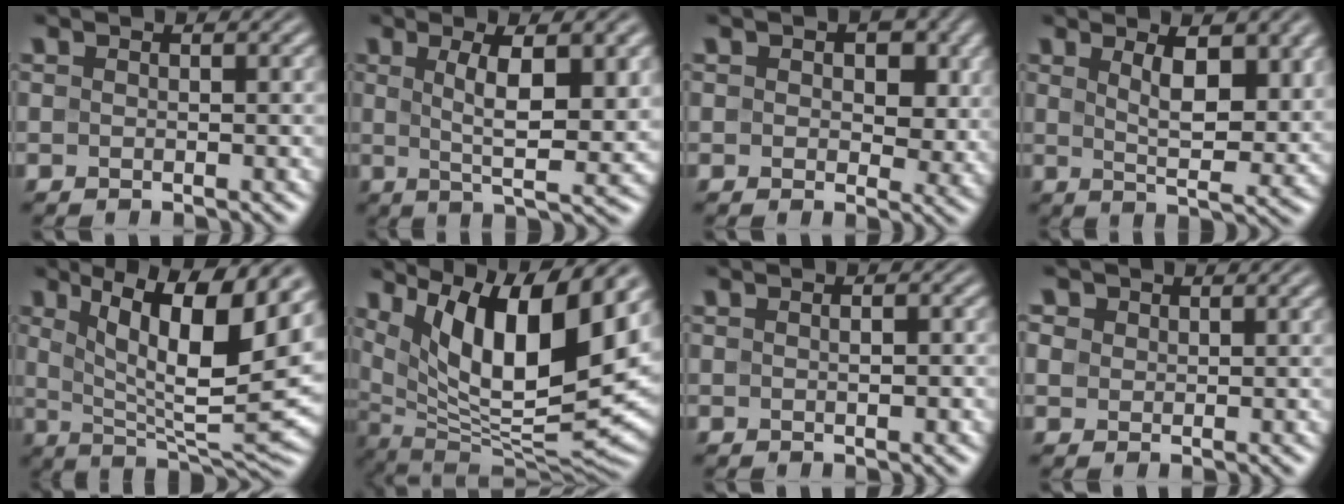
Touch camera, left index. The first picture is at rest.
{"total": 7.5, "force": [1.6, 2.2, 6.9], "torque": [-0.108, -0.003, 0.030]}
{"total": 5.0, "force": [1.3, 3.4, 3.5], "torque": [-0.036, -0.003, 0.010]}
{"total": 6.9, "force": [2.4, 2.5, 5.9], "torque": [-0.092, -0.006, 0.044]}
{"total": 11.4, "force": [4.3, 3.5, 10.0], "torque": [-0.156, -0.007, 0.076]}
{"total": 14.9, "force": [6.3, 4.9, 12.5], "torque": [-0.207, 0.004, 0.117]}
{"total": 1.3, "force": [0.1, 0.6, 1.2], "torque": [-0.010, 0.004, 0.002]}
{"total": 2.5, "force": [1.4, 2.0, 0.7], "torque": [-0.026, 0.013, 0.021]}